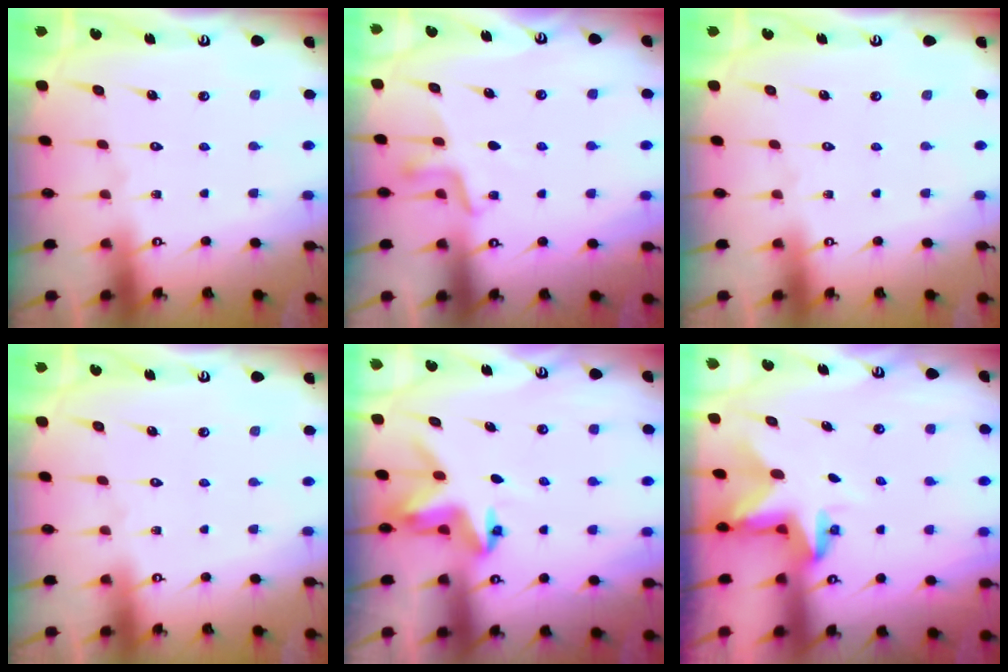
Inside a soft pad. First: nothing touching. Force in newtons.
{"total": 6.3, "press": 6.2, "slide": 1.1}
{"total": 0.0}
{"total": 0.0}
{"total": 3.8, "press": 3.8, "slide": 0.5}
{"total": 2.8, "press": 2.8, "slide": 0.2}